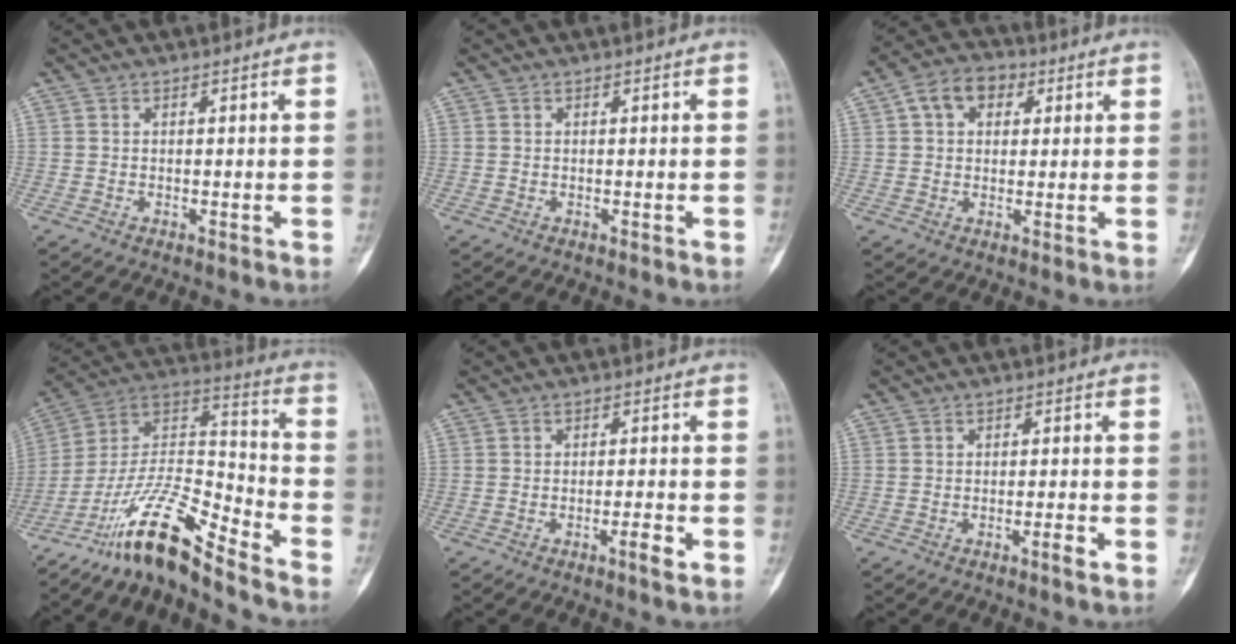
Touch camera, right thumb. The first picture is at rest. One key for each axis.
{"total": 0.0}
{"total": 7.6, "fx": 2.5, "fy": 5.5, "fz": 4.6, "tx": -0.055, "ty": 0.013, "tz": 0.033}
{"total": 16.1, "fx": -12.9, "fy": 2.5, "fz": 9.3, "tx": -0.178, "ty": 0.100, "tz": -0.241}
{"total": 2.9, "fx": -1.5, "fy": 0.3, "fz": 2.4, "tx": -0.044, "ty": 0.005, "tz": -0.026}
{"total": 2.1, "fx": -1.1, "fy": 0.1, "fz": 1.8, "tx": -0.032, "ty": 0.002, "tz": -0.021}